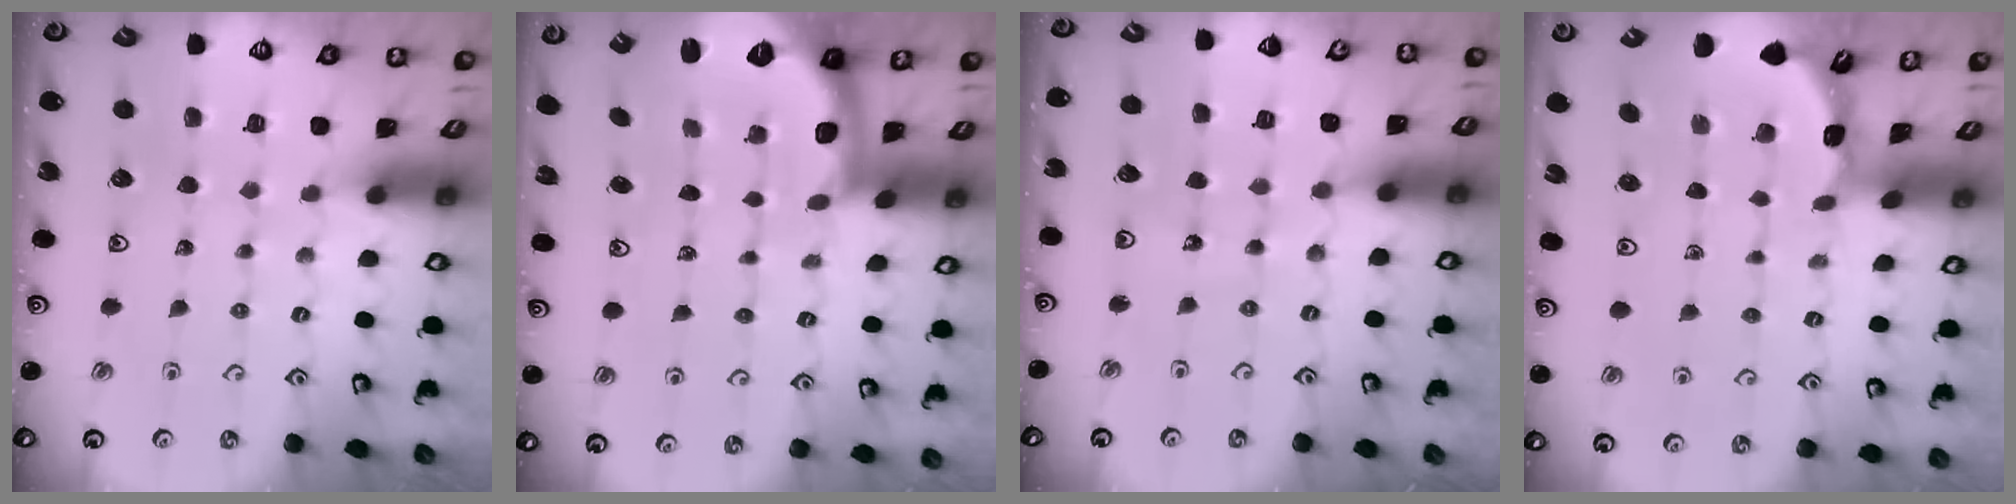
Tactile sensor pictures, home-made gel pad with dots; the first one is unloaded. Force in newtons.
{"total": 1.9, "press": 1.8, "slide": 0.5}
{"total": 7.8, "press": 7.6, "slide": 1.5}
{"total": 1.7, "press": 1.7, "slide": 0.1}